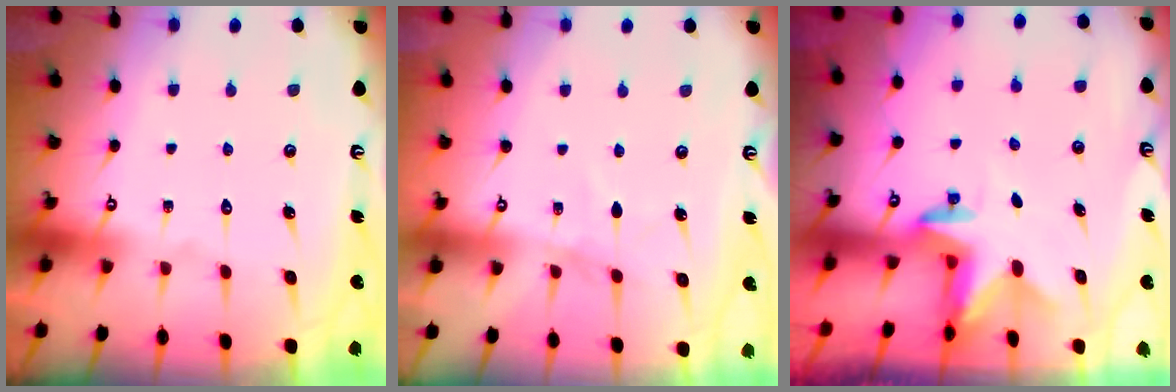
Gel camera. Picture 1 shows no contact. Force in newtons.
{"total": 2.6, "press": 2.6, "slide": 0.3}
{"total": 2.4, "press": 2.4, "slide": 0.3}